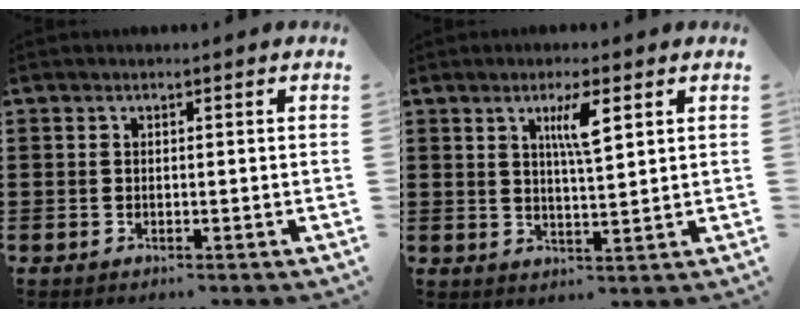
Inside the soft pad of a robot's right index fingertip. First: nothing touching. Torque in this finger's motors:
{"motor_torque": [0.16, -0.11, 0.31, 0.08]}